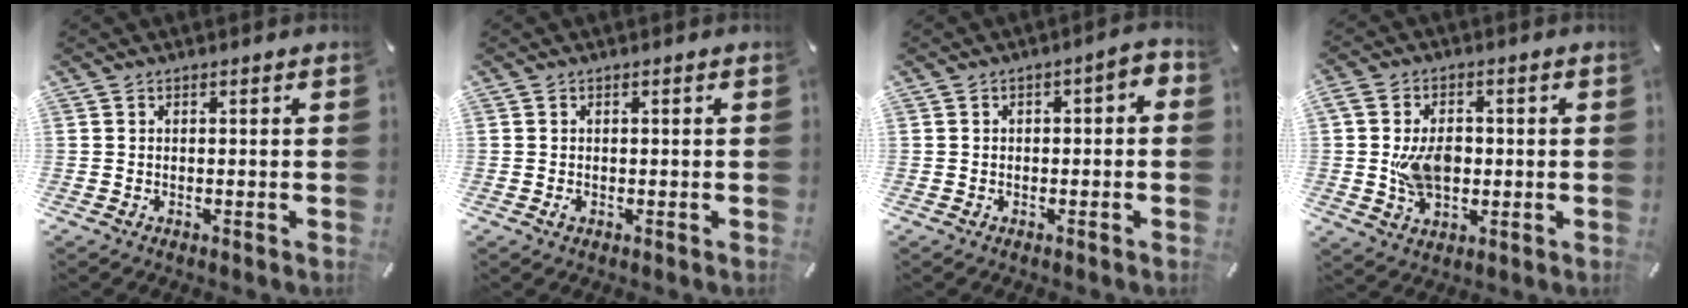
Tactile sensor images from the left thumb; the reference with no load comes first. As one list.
[{"total": 0.8, "force": [-0.3, 0.6, 0.6], "torque": [-0.012, 0.000, -0.005]}, {"total": 3.4, "force": [-1.2, 1.9, 2.6], "torque": [-0.046, 0.017, -0.024]}, {"total": 9.5, "force": [-0.2, 6.9, 6.6], "torque": [-0.115, 0.002, -0.004]}]